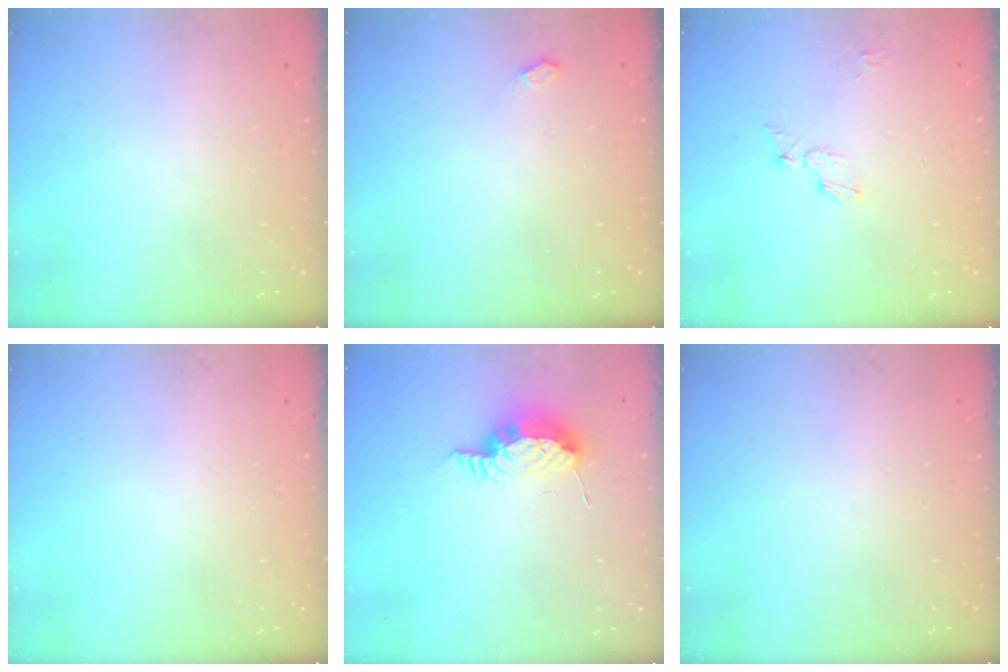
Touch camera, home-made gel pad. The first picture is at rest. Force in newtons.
{"total": 4.1, "press": 3.5, "slide": 2.1}
{"total": 5.1, "press": 5.1, "slide": 0.2}
{"total": 0.0}
{"total": 15.2, "press": 10.7, "slide": 10.7}
{"total": 0.0}